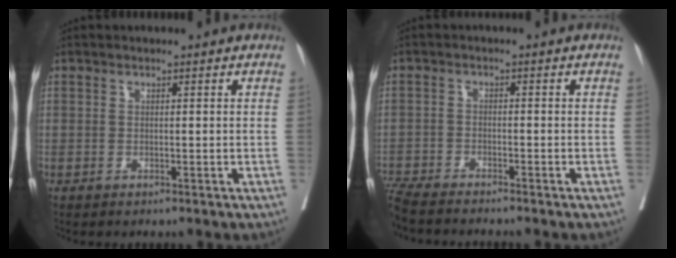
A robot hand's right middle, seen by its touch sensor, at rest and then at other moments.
{"total": 8.4, "force": [-7.7, 0.3, 3.3], "torque": [-0.050, -0.017, -0.130]}